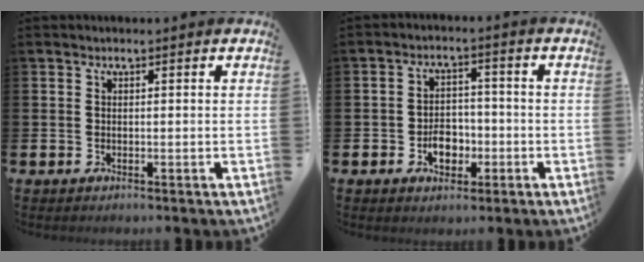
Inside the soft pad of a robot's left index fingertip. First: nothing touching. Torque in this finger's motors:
{"motor_torque": [1.11, 0.50, 0.22, 0.10]}